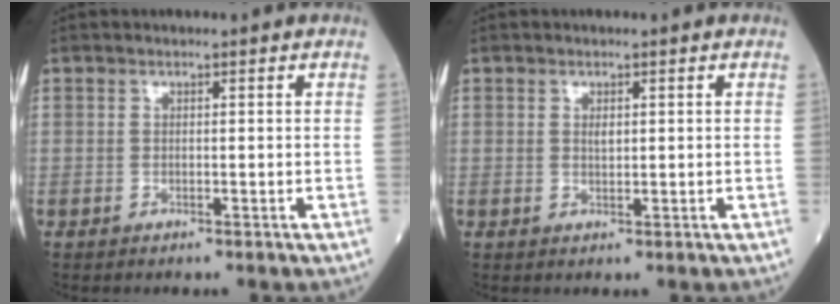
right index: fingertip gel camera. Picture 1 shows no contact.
{"total": 1.0, "force": [0.4, 0.4, 0.8], "torque": [-0.015, -0.003, 0.006]}